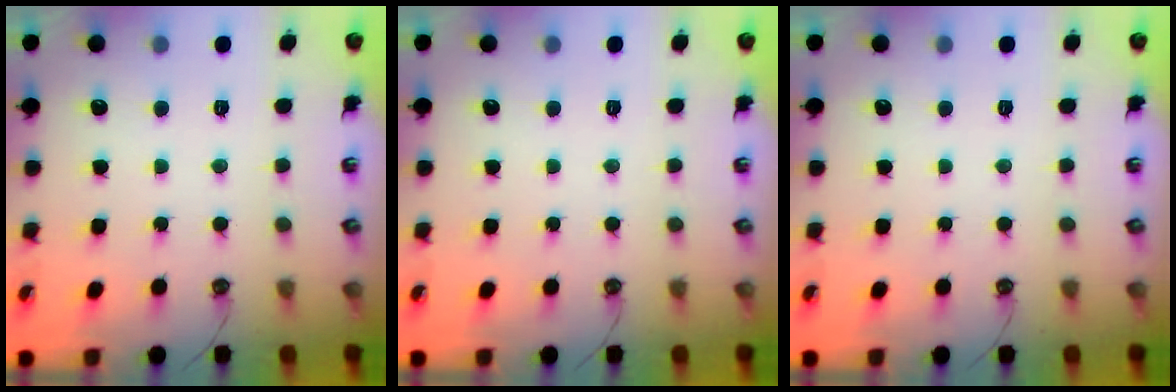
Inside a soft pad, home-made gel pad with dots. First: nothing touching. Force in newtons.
{"total": 0.0}
{"total": 0.0}